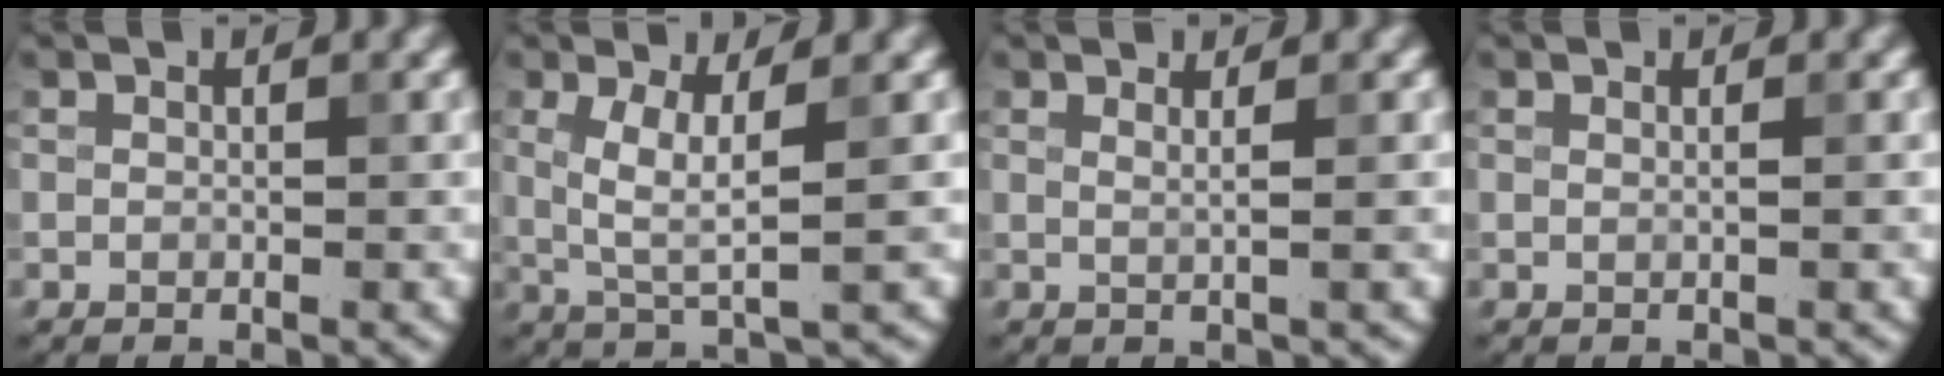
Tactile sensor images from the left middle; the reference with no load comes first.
{"total": 3.6, "force": [0.6, 0.7, 3.5], "torque": [-0.075, -0.002, 0.016]}
{"total": 1.5, "force": [0.6, 0.6, 1.3], "torque": [-0.014, -0.004, -0.003]}
{"total": 1.1, "force": [0.2, 0.5, 1.0], "torque": [-0.006, -0.001, -0.008]}